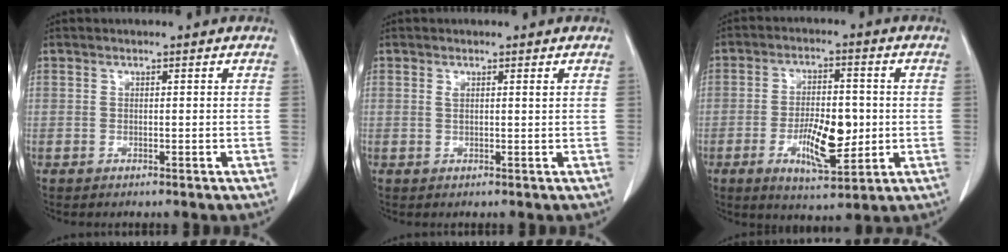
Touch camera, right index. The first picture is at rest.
{"total": 0.9, "force": [0.5, 0.0, 0.8], "torque": [-0.019, -0.002, 0.009]}
{"total": 9.8, "force": [-1.8, 3.4, 9.0], "torque": [-0.159, -0.004, -0.024]}